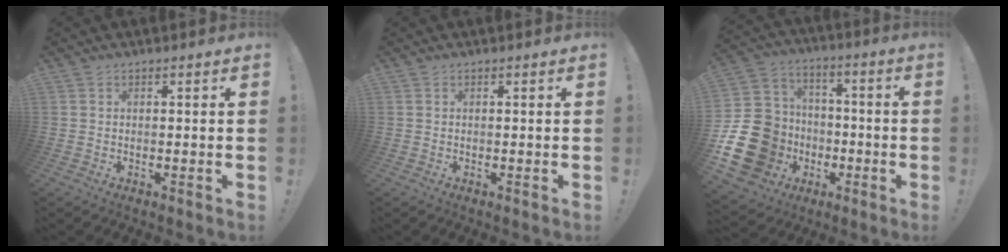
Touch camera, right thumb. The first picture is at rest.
{"total": 0.0}
{"total": 23.3, "force": [-6.3, 19.6, 10.9], "torque": [-0.213, 0.038, -0.060]}